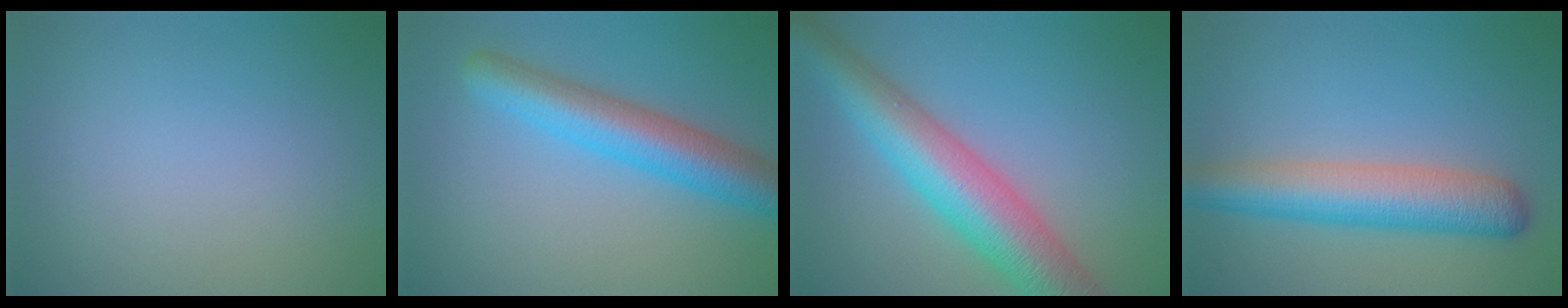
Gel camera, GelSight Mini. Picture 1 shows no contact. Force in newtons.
{"total": 6.0, "press": 6.0, "slide": 0.1}
{"total": 8.8, "press": 8.8, "slide": 0.3}
{"total": 6.3, "press": 6.3, "slide": 0.2}